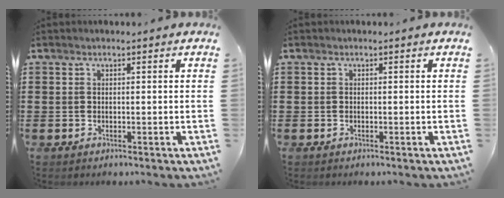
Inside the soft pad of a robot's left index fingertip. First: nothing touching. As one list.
[{"total": 0.0}]